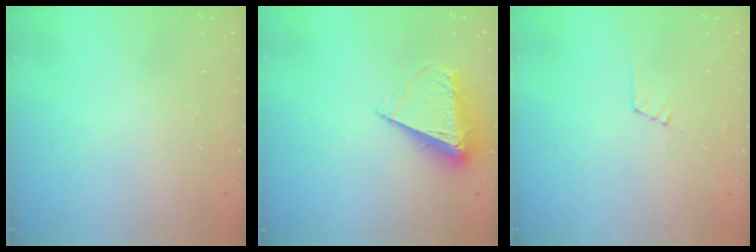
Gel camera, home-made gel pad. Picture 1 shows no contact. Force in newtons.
{"total": 9.5, "press": 9.5, "slide": 0.9}
{"total": 3.7, "press": 3.6, "slide": 0.3}